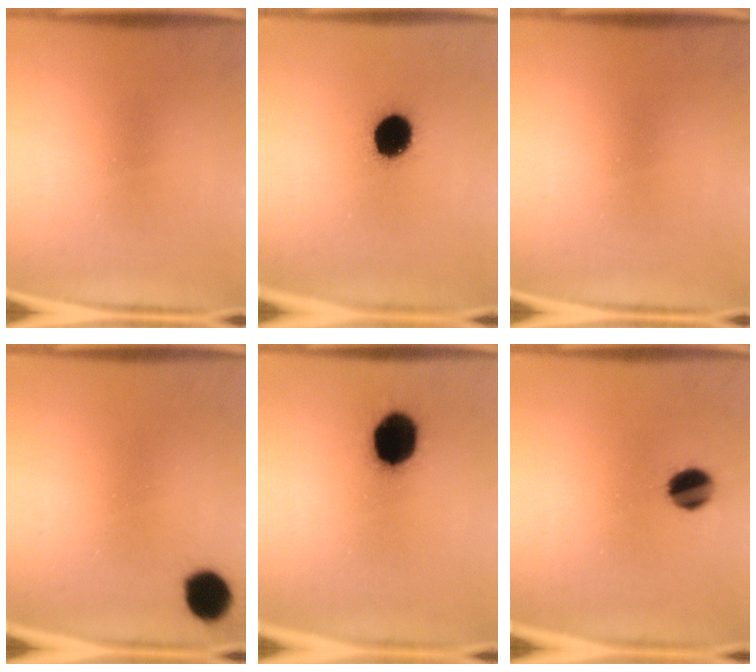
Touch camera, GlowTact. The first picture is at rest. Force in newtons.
{"total": 13.3}
{"total": 0.0}
{"total": 8.4}
{"total": 16.3}
{"total": 8.1}